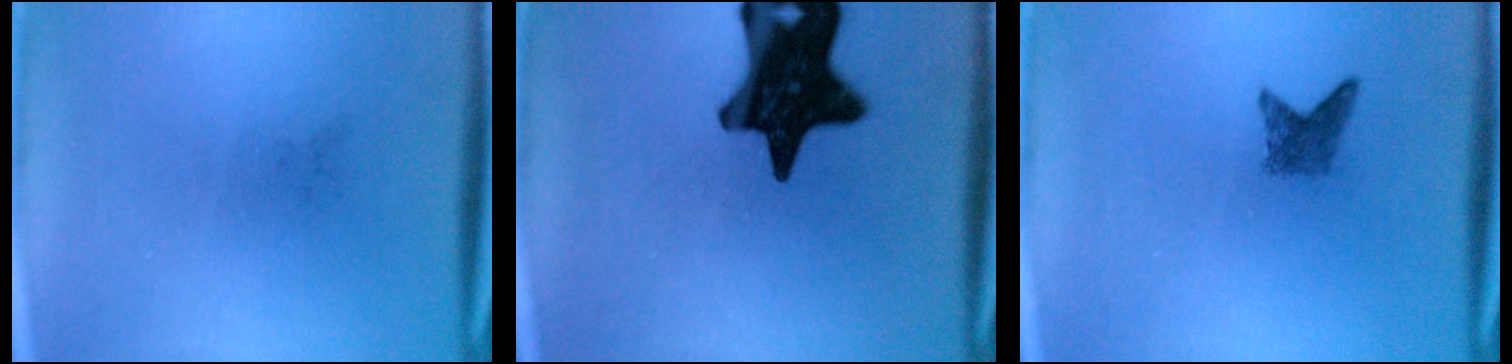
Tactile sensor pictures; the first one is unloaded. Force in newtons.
{"total": 17.4}
{"total": 2.0}